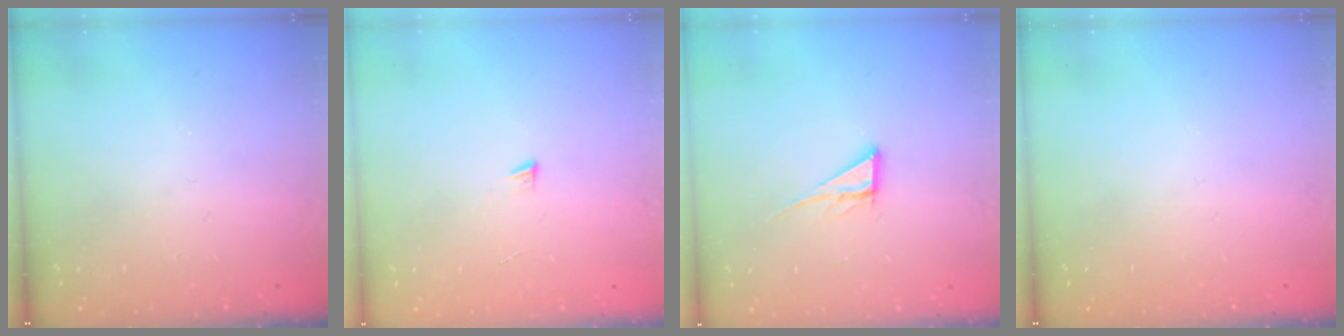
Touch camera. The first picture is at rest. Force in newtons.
{"total": 3.0, "press": 3.0, "slide": 0.3}
{"total": 6.1, "press": 6.1, "slide": 0.3}
{"total": 0.0}